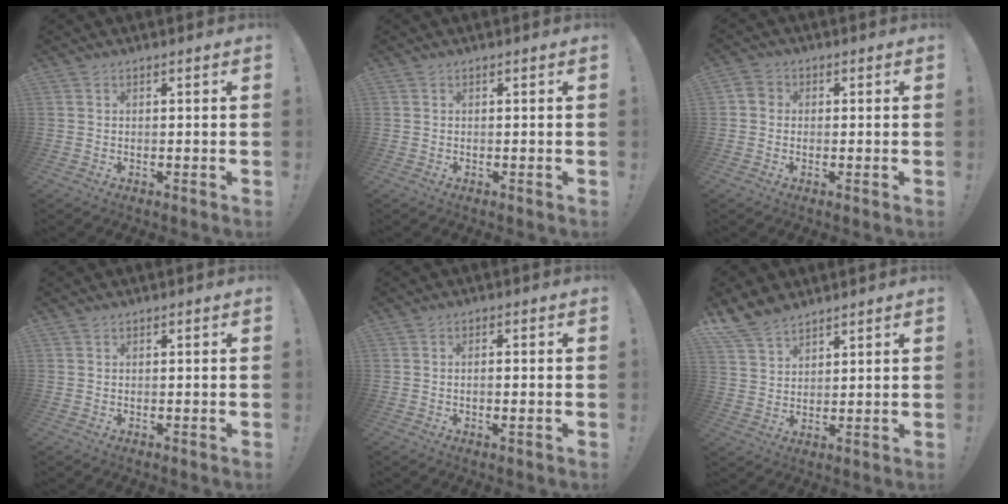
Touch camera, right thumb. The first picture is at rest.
{"total": 0.0}
{"total": 3.2, "force": [-0.3, 2.9, 1.3], "torque": [-0.025, 0.014, -0.003]}
{"total": 0.0}
{"total": 1.9, "force": [-0.4, 0.2, 1.9], "torque": [-0.032, 0.000, -0.009]}
{"total": 8.2, "force": [6.8, 3.9, 2.5], "torque": [-0.048, -0.042, 0.135]}